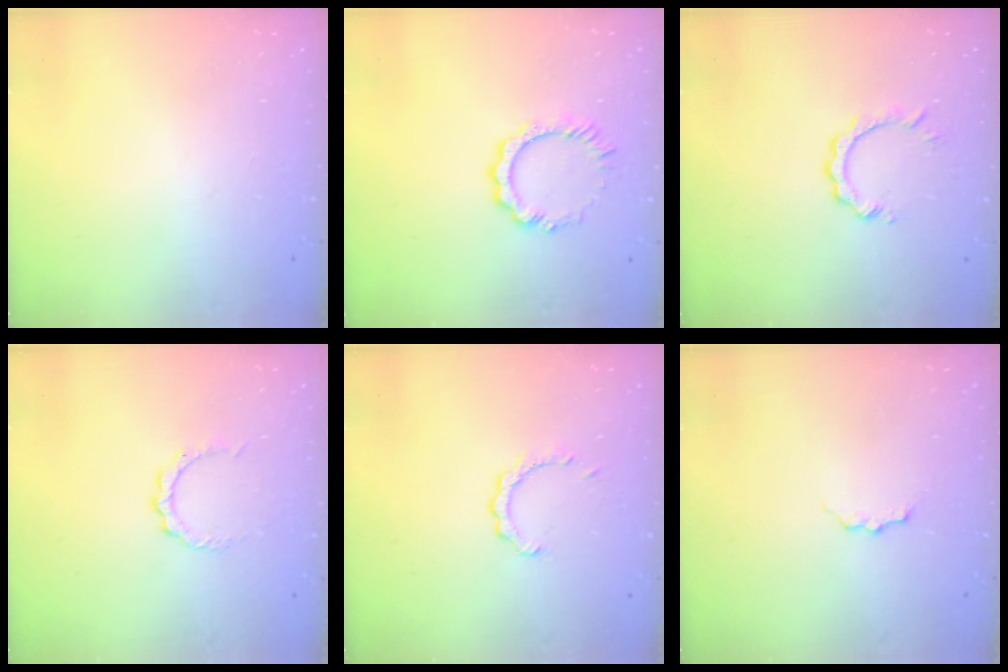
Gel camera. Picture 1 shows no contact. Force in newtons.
{"total": 6.9, "press": 6.8, "slide": 0.7}
{"total": 4.5, "press": 4.5, "slide": 0.3}
{"total": 3.6, "press": 3.6, "slide": 0.2}
{"total": 2.7, "press": 2.7, "slide": 0.3}
{"total": 3.7, "press": 3.7, "slide": 0.4}